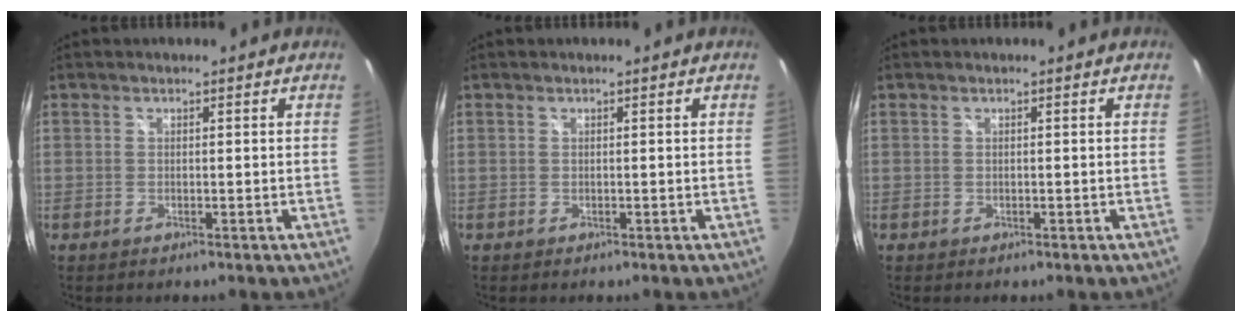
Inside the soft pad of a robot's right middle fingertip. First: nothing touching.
{"total": 0.0}
{"total": 0.0}